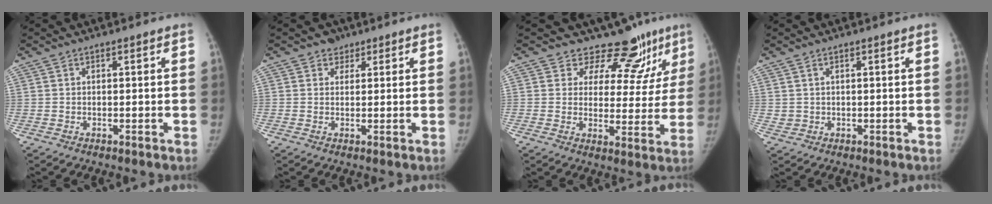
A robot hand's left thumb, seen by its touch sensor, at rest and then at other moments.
{"total": 2.2, "force": [1.5, 1.7, 0.1], "torque": [0.014, -0.005, 0.016]}
{"total": 12.1, "force": [10.2, 5.7, 3.1], "torque": [0.007, -0.071, 0.126]}
{"total": 1.4, "force": [0.8, 0.9, 0.8], "torque": [-0.012, -0.004, 0.019]}